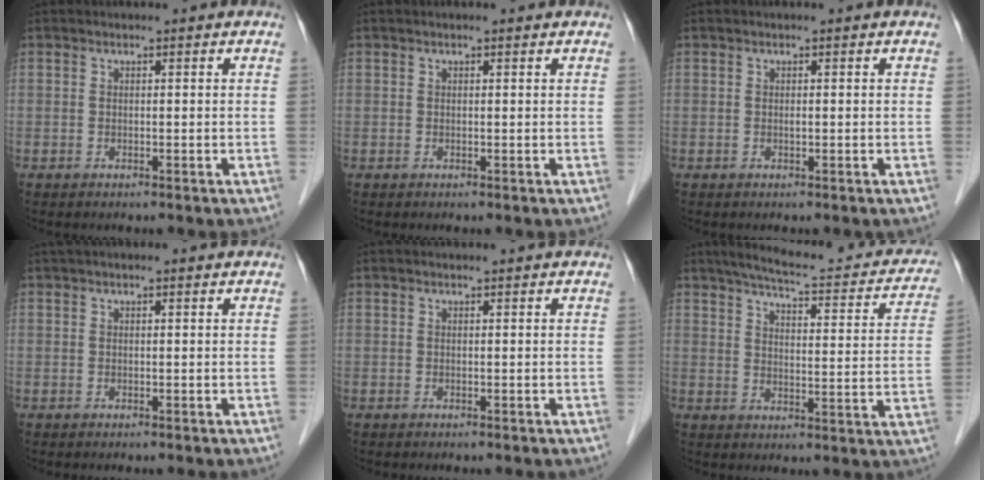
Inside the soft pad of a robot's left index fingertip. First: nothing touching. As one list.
[{"total": 0.6, "force": [0.5, 0.1, 0.3], "torque": [-0.011, 0.005, 0.007]}, {"total": 0.0}, {"total": 2.7, "force": [2.2, 0.2, 1.6], "torque": [-0.023, 0.028, 0.034]}, {"total": 0.8, "force": [0.7, 0.0, 0.2], "torque": [-0.009, 0.004, 0.011]}, {"total": 19.4, "force": [16.4, 3.9, 9.5], "torque": [-0.119, 0.007, 0.197]}]